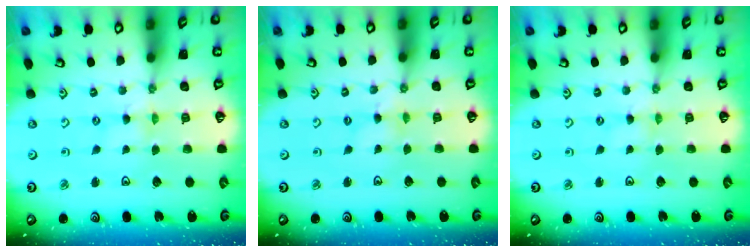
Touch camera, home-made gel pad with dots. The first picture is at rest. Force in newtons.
{"total": 0.6, "press": 0.6, "slide": 0.2}
{"total": 0.0}